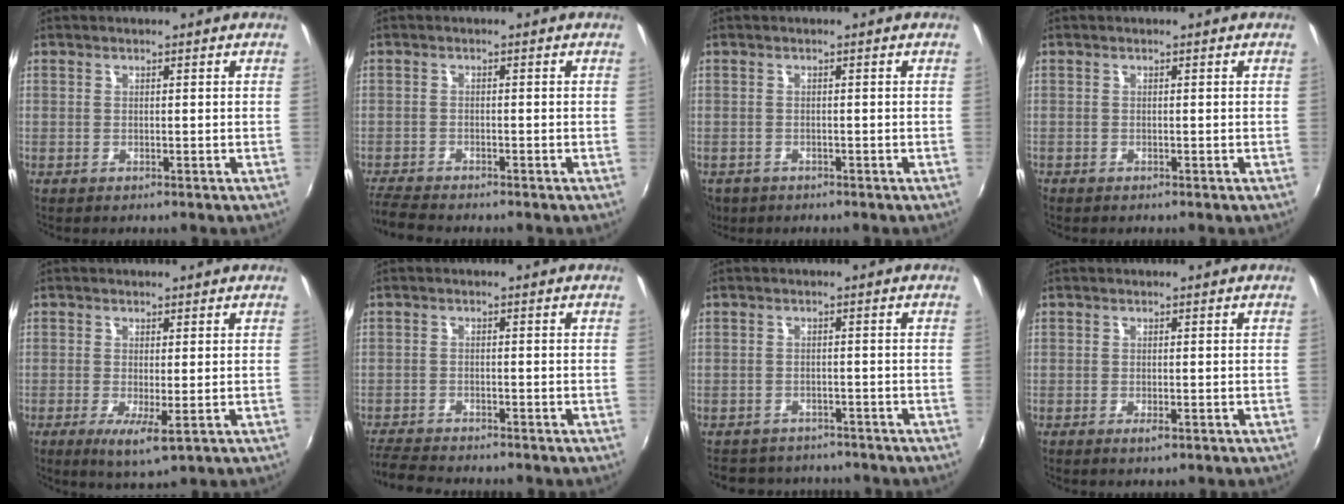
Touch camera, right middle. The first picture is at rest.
{"total": 4.5, "force": [-4.2, 0.1, 1.5], "torque": [-0.046, -0.022, -0.082]}
{"total": 4.6, "force": [-2.7, 3.3, 1.9], "torque": [-0.050, -0.012, -0.043]}
{"total": 0.0}
{"total": 4.5, "force": [-0.9, 0.4, 4.4], "torque": [-0.083, -0.019, -0.015]}
{"total": 5.8, "force": [-5.5, 0.5, 1.8], "torque": [-0.057, -0.022, -0.100]}
{"total": 8.0, "force": [-7.0, 3.3, 2.1], "torque": [-0.052, -0.006, -0.100]}
{"total": 1.2, "force": [-0.4, 0.1, 1.1], "torque": [-0.021, -0.005, -0.008]}